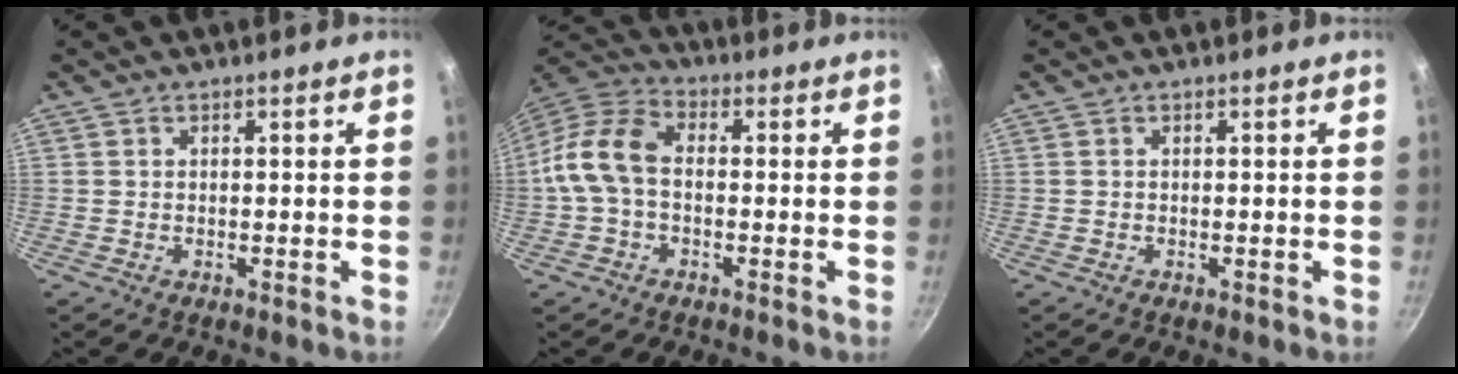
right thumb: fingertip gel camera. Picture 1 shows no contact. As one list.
[{"total": 10.6, "force": [-0.9, 6.9, 7.9], "torque": [-0.149, 0.038, -0.036]}, {"total": 0.0}]